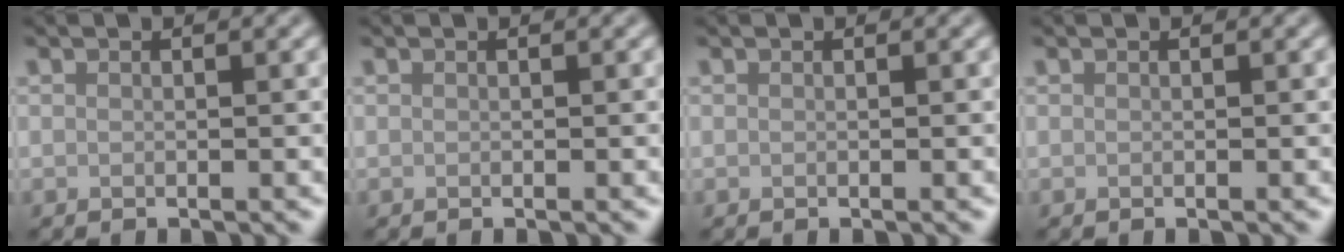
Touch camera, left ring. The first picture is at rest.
{"total": 0.0}
{"total": 0.0}
{"total": 0.0}